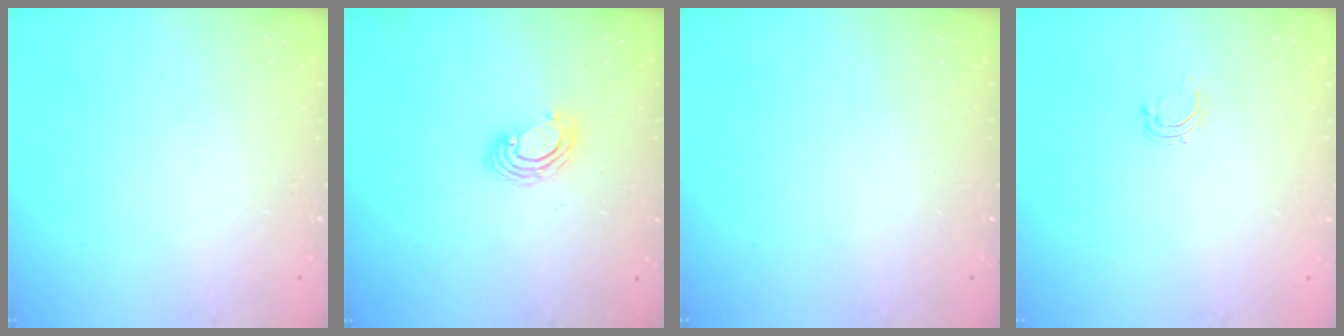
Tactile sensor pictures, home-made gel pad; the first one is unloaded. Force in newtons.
{"total": 4.5, "press": 4.5, "slide": 0.3}
{"total": 0.0}
{"total": 2.8, "press": 2.8, "slide": 0.5}